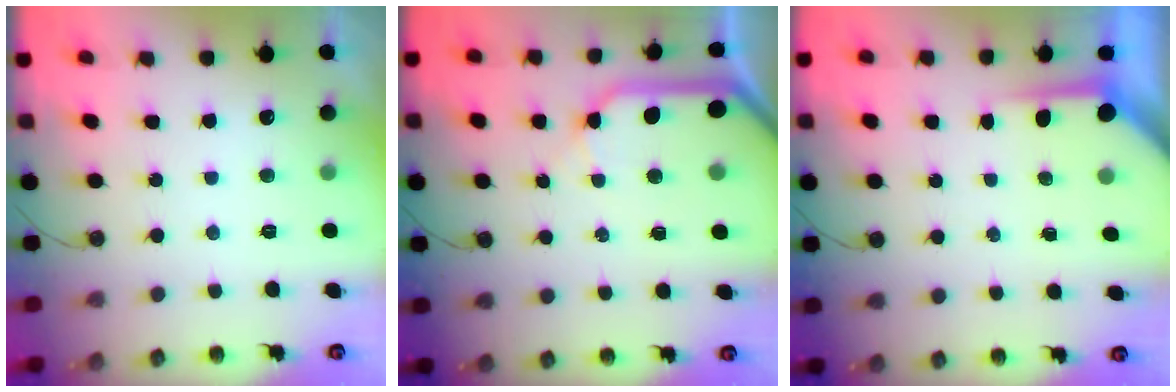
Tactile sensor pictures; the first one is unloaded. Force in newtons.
{"total": 11.4, "press": 11.3, "slide": 1.5}
{"total": 6.5, "press": 6.5, "slide": 0.2}